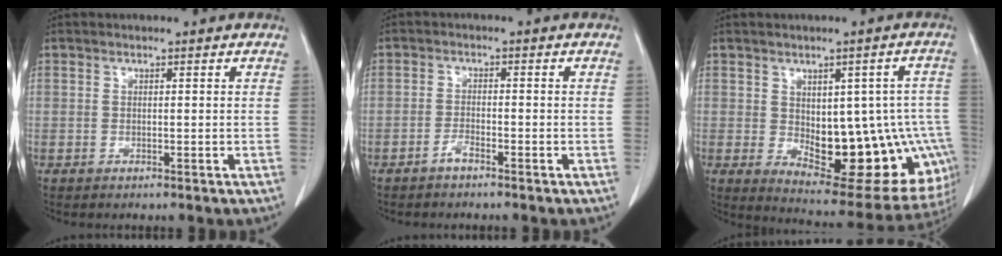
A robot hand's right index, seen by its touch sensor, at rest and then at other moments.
{"total": 1.6, "force": [-1.2, 0.1, 1.1], "torque": [-0.018, 0.001, -0.026]}
{"total": 18.4, "force": [-3.0, 8.8, 15.9], "torque": [-0.146, 0.013, -0.011]}